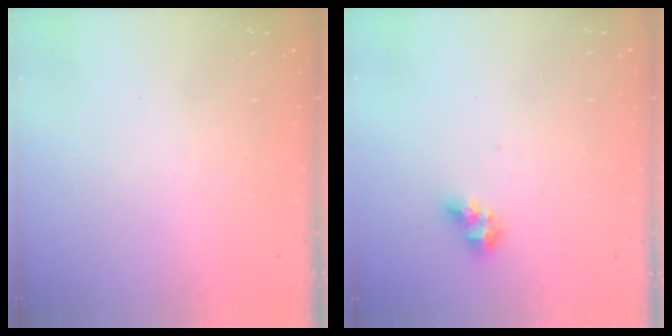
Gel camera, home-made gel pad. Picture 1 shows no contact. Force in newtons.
{"total": 6.4, "press": 6.4, "slide": 0.3}